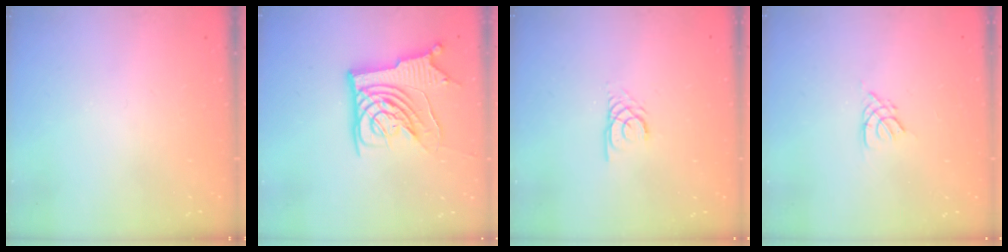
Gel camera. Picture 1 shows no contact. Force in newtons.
{"total": 13.3, "press": 13.1, "slide": 1.9}
{"total": 2.2, "press": 2.2, "slide": 0.3}
{"total": 2.8, "press": 2.7, "slide": 0.5}